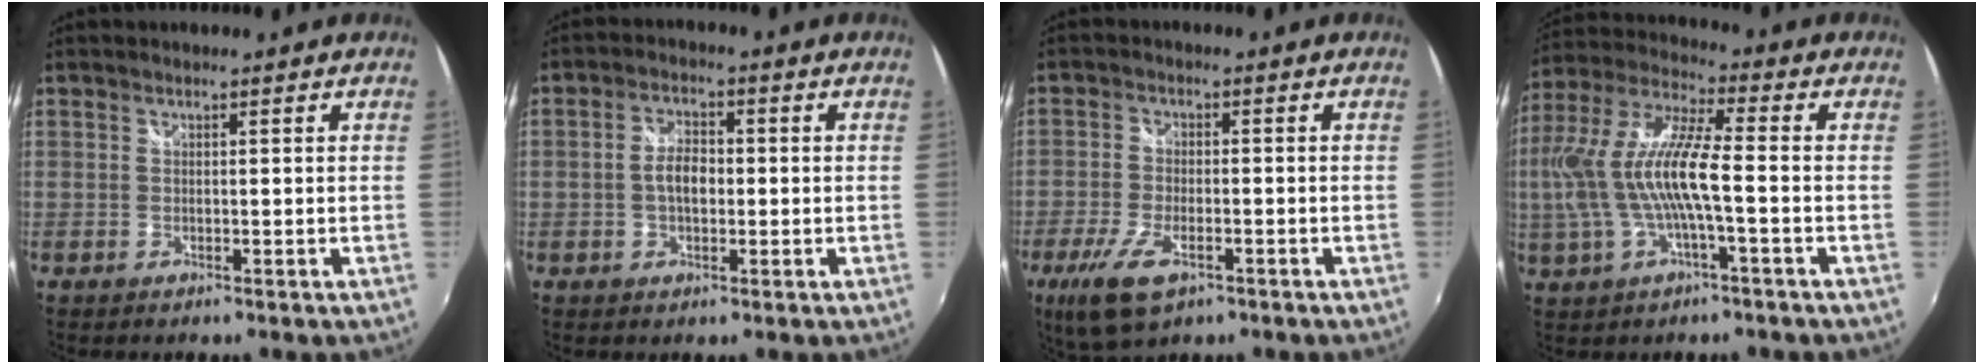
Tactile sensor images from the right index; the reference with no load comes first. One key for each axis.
{"total": 4.7, "fx": -0.5, "fy": 2.6, "fz": 3.8, "tx": -0.074, "ty": 0.009, "tz": -0.008}
{"total": 9.9, "fx": -5.3, "fy": 4.3, "fz": 7.2, "tx": -0.168, "ty": -0.028, "tz": -0.098}
{"total": 14.8, "fx": -1.6, "fy": 2.9, "fz": 14.4, "tx": -0.272, "ty": -0.001, "tz": -0.029}